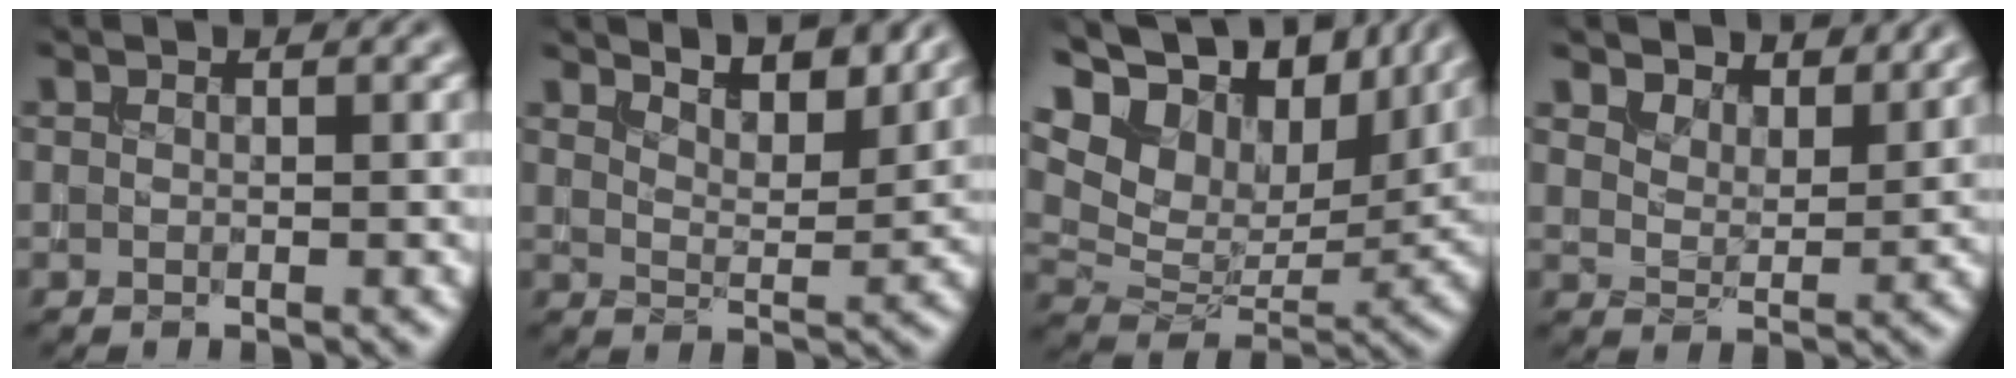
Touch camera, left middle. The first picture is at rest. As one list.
[{"total": 5.3, "force": [4.4, 1.3, 2.6], "torque": [-0.031, 0.005, 0.053]}, {"total": 16.1, "force": [9.1, 9.9, 9.0], "torque": [-0.205, 0.050, 0.163]}, {"total": 4.9, "force": [4.6, 1.4, 1.1], "torque": [-0.041, -0.019, 0.079]}]